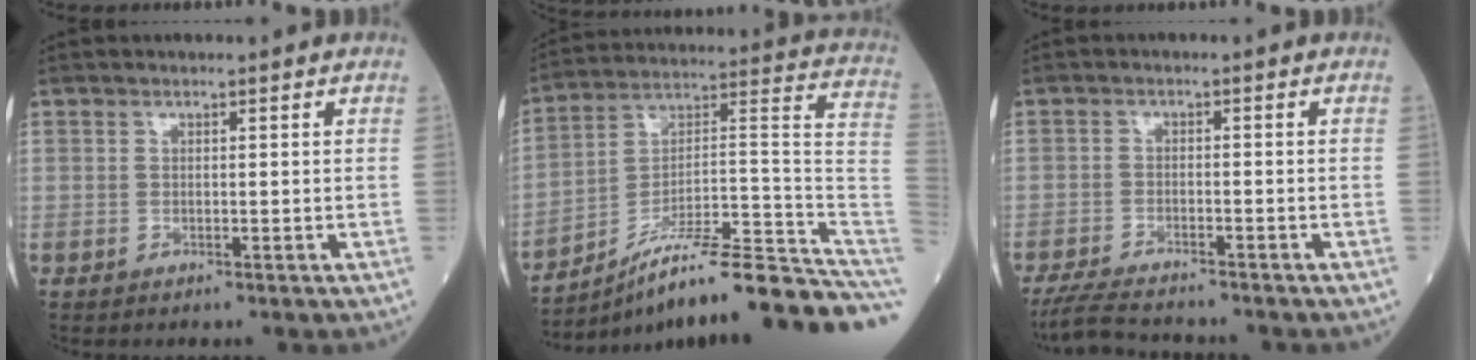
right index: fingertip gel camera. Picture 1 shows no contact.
{"total": 24.1, "force": [-19.2, 1.1, 14.4], "torque": [-0.124, 0.046, -0.293]}
{"total": 7.4, "force": [-6.8, 0.8, 3.0], "torque": [-0.053, -0.022, -0.115]}